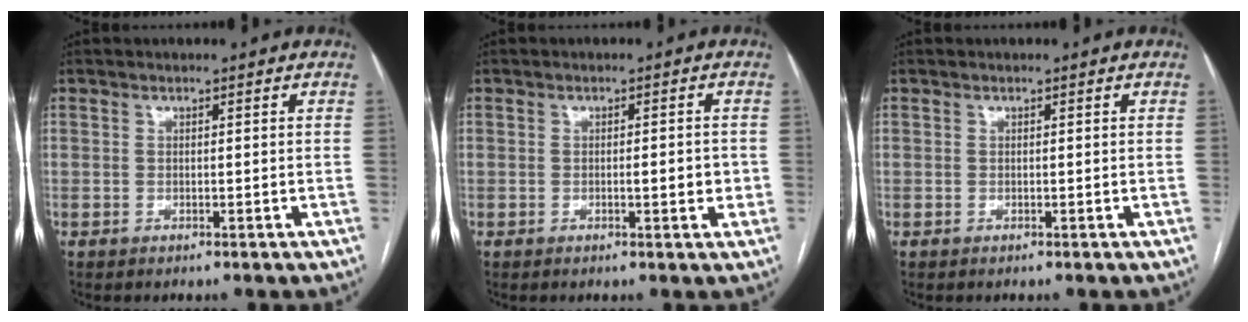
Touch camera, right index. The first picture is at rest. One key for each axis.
{"total": 2.5, "fx": -0.4, "fy": 0.6, "fz": 2.4, "tx": -0.036, "ty": 0.001, "tz": -0.004}
{"total": 0.0}